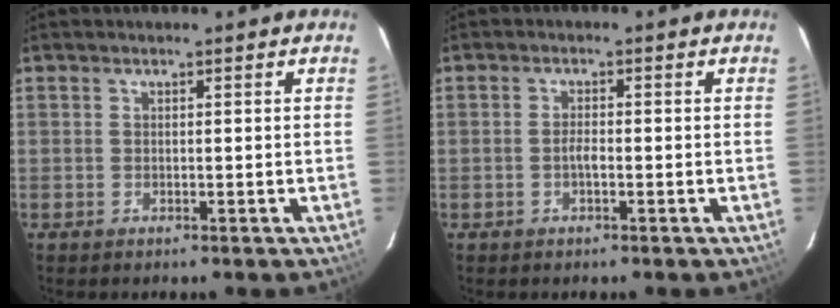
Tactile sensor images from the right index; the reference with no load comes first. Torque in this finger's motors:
{"motor_torque": [0.43, -0.12, 0.12, 0.04]}